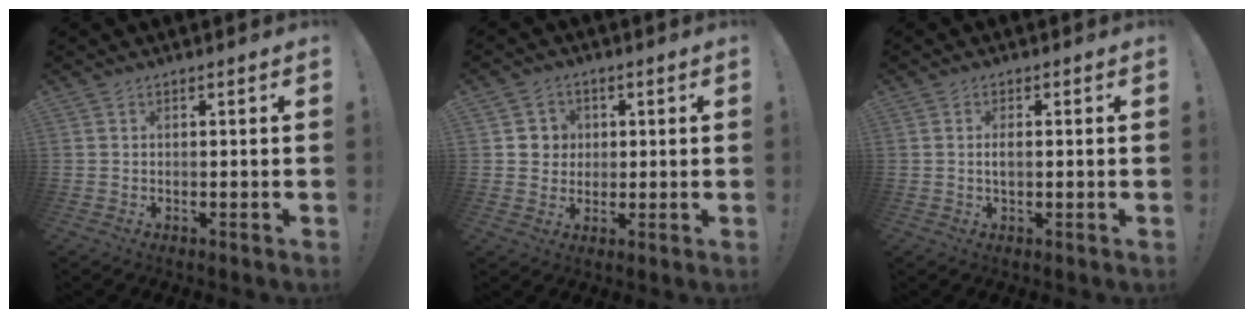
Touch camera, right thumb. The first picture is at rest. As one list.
[{"total": 5.7, "force": [1.1, 5.6, 0.7], "torque": [-0.002, -0.008, 0.020]}, {"total": 1.9, "force": [-0.2, 0.7, 1.8], "torque": [-0.031, 0.002, -0.005]}]